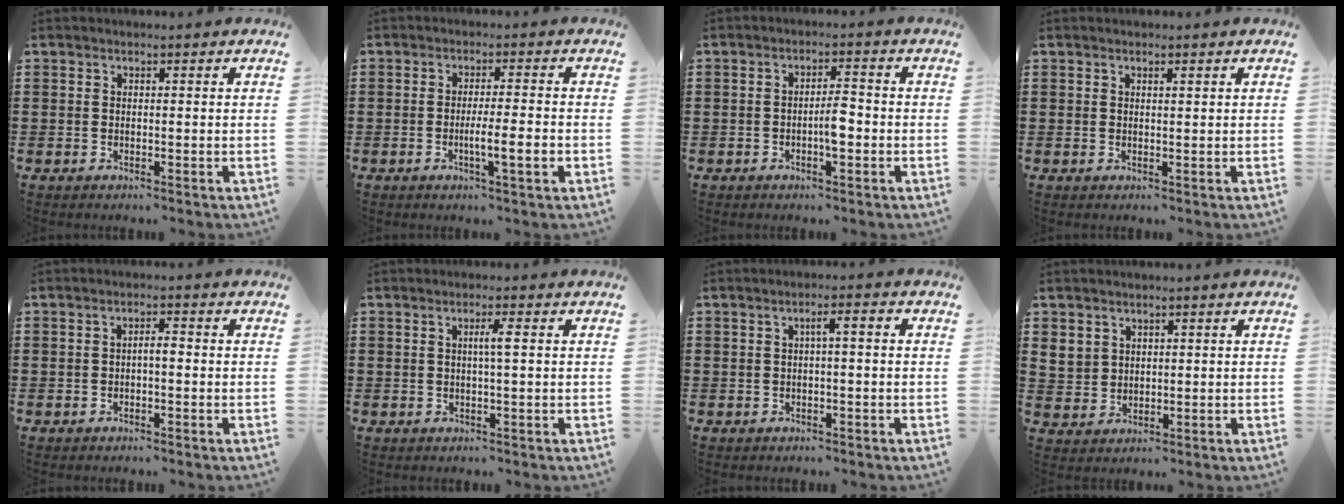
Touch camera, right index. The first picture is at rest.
{"total": 5.1, "force": [-1.5, 0.3, 4.8], "torque": [-0.080, -0.007, -0.026]}
{"total": 3.8, "force": [-1.1, 1.0, 3.5], "torque": [-0.070, 0.002, -0.022]}
{"total": 0.6, "force": [0.4, 0.1, 0.4], "torque": [-0.009, 0.001, 0.008]}
{"total": 1.6, "force": [-0.4, 0.4, 1.5], "torque": [-0.028, 0.002, -0.009]}
{"total": 2.2, "force": [0.3, -0.1, 2.2], "torque": [-0.042, 0.000, 0.002]}
{"total": 2.0, "force": [-0.3, 0.1, 2.0], "torque": [-0.036, 0.000, -0.007]}
{"total": 3.0, "force": [1.7, 2.5, 0.6], "torque": [-0.024, 0.009, 0.033]}